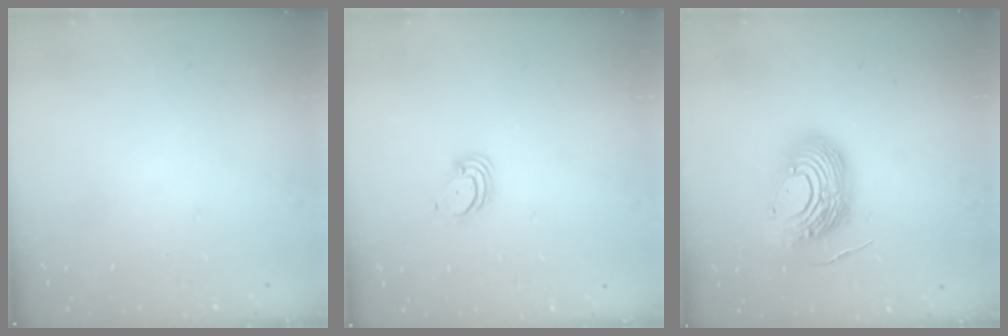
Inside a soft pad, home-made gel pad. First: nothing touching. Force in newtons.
{"total": 4.1, "press": 4.0, "slide": 0.3}
{"total": 14.6, "press": 14.6, "slide": 1.4}